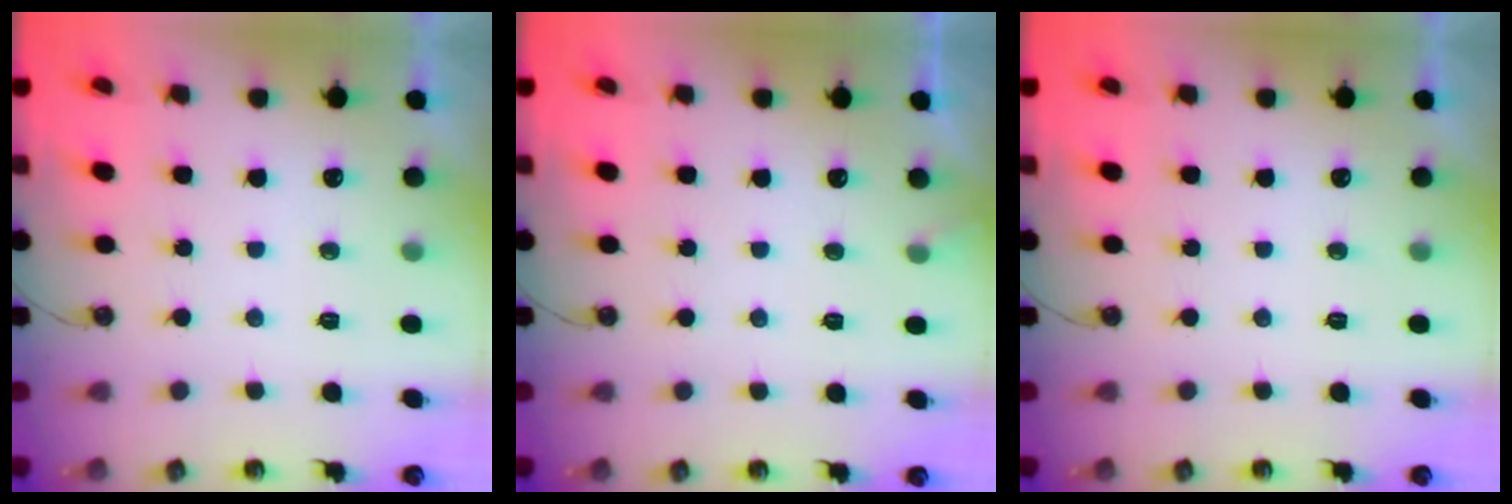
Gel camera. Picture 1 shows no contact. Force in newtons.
{"total": 4.4, "press": 4.4, "slide": 0.3}
{"total": 0.0}